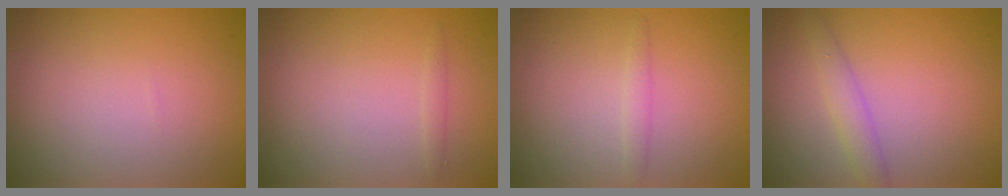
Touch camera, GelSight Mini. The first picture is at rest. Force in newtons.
{"total": 0.5, "press": 0.5, "slide": 0.0}
{"total": 1.0, "press": 0.9, "slide": 0.2}
{"total": 1.9, "press": 1.9, "slide": 0.0}